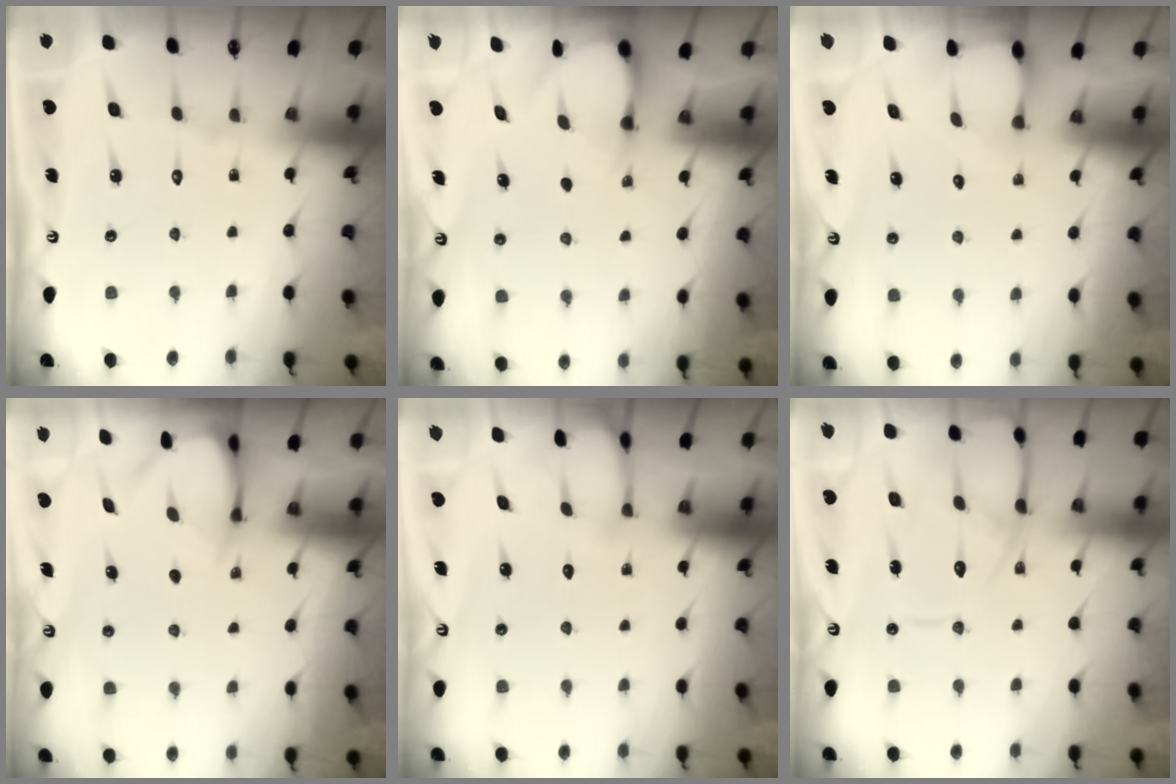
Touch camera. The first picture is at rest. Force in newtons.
{"total": 3.3, "press": 3.2, "slide": 0.3}
{"total": 2.0, "press": 1.9, "slide": 0.3}
{"total": 3.7, "press": 3.6, "slide": 0.2}
{"total": 2.8, "press": 2.8, "slide": 0.1}
{"total": 12.3, "press": 12.2, "slide": 1.5}